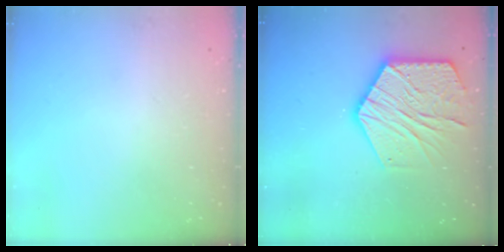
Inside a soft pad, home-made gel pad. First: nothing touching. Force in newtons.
{"total": 17.1, "press": 17.1, "slide": 1.3}